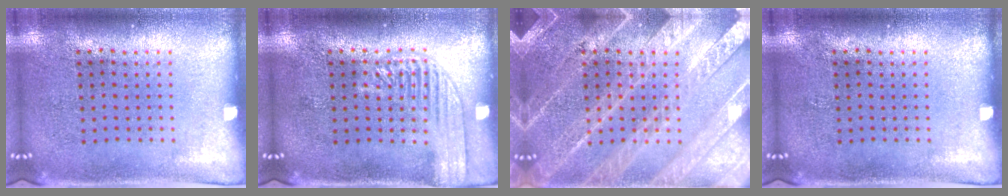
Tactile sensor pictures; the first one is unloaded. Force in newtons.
{"total": 2.5, "press": 2.5, "slide": 0.3}
{"total": 5.2, "press": 5.1, "slide": 0.7}
{"total": 0.0}